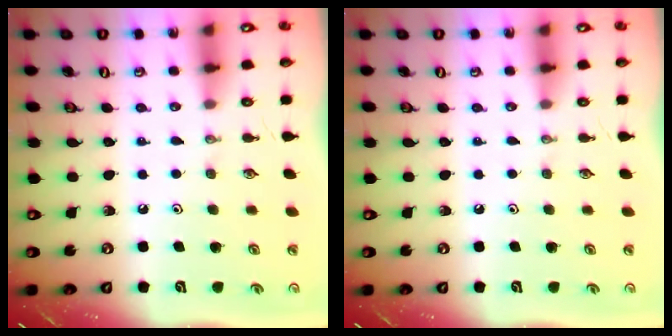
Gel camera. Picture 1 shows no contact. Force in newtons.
{"total": 0.0}